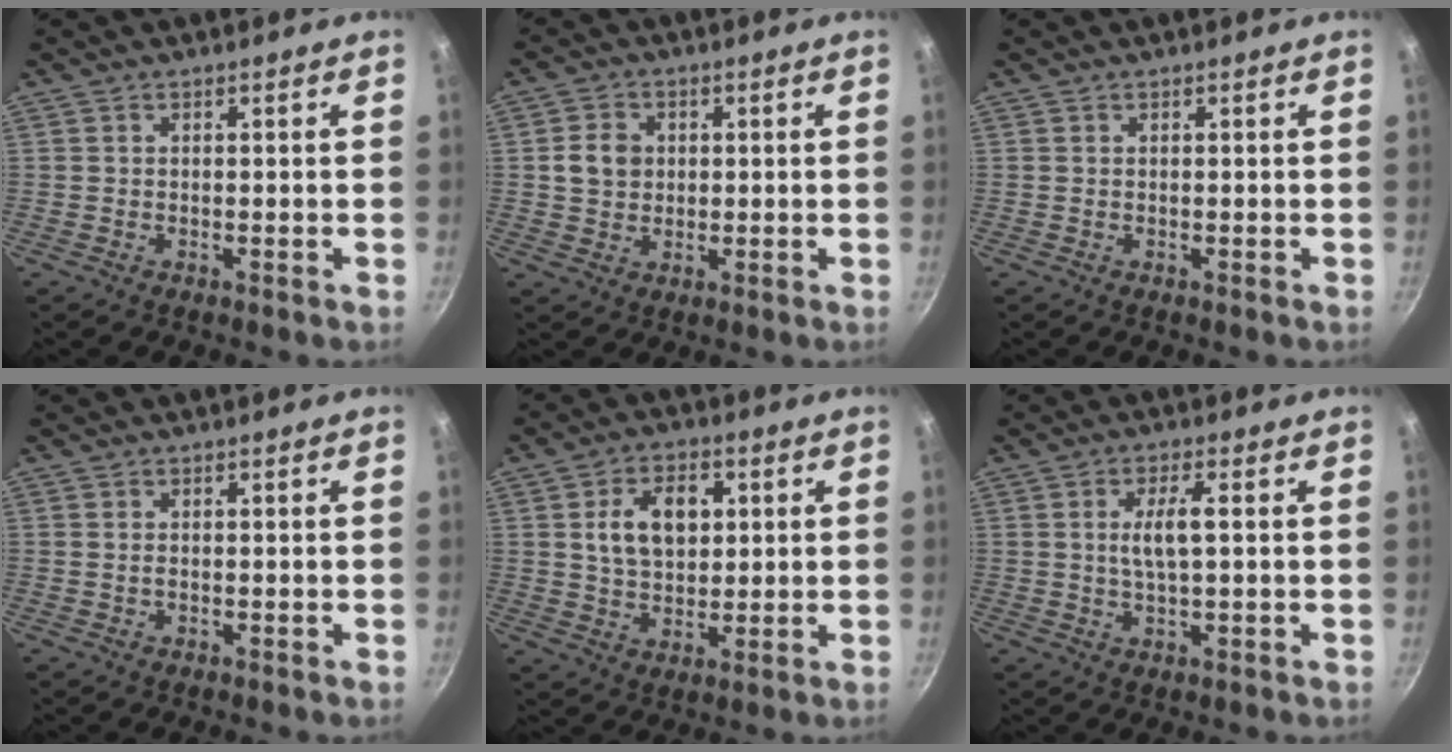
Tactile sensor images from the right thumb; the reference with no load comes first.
{"total": 5.5, "force": [0.7, 4.7, 2.8], "torque": [-0.031, 0.007, 0.009]}
{"total": 0.0}
{"total": 0.8, "force": [-0.1, 0.5, 0.6], "torque": [-0.011, 0.002, -0.002]}
{"total": 10.4, "force": [2.3, 6.9, 7.4], "torque": [-0.101, 0.000, 0.038]}
{"total": 5.4, "force": [0.6, 1.4, 5.2], "torque": [-0.103, 0.007, 0.013]}